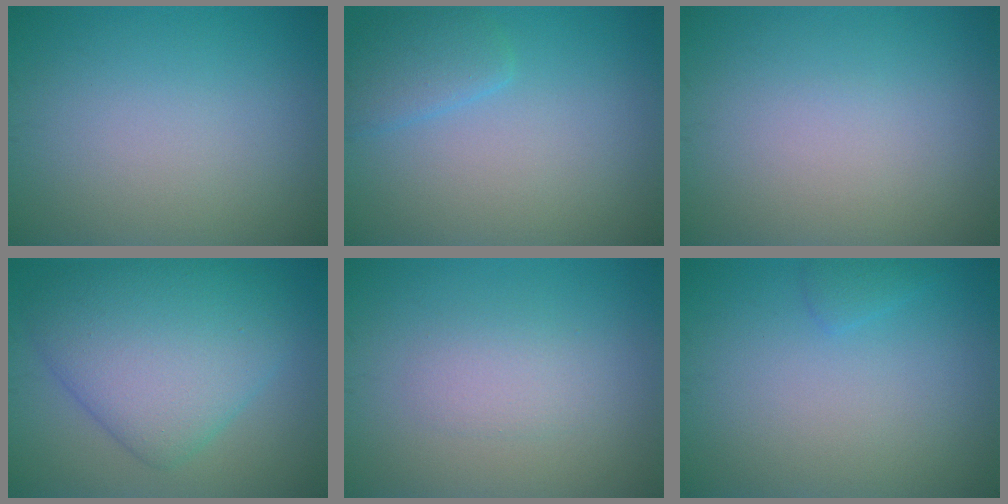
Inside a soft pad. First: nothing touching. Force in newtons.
{"total": 2.3, "press": 2.3, "slide": 0.2}
{"total": 0.0}
{"total": 8.6, "press": 8.6, "slide": 0.2}
{"total": 1.8, "press": 1.8, "slide": 0.1}
{"total": 0.9, "press": 0.9, "slide": 0.1}